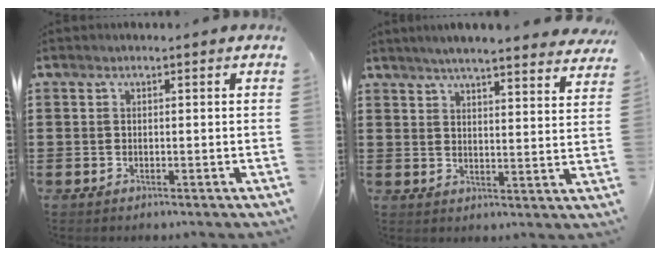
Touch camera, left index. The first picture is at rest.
{"total": 4.5, "force": [4.2, -0.2, 1.5], "torque": [-0.046, -0.020, 0.072]}